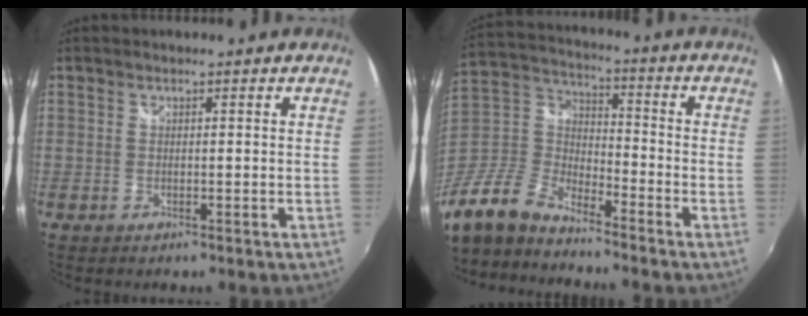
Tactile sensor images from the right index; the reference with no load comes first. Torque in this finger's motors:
{"motor_torque": [0.31, -0.41, 0.14, 0.03]}